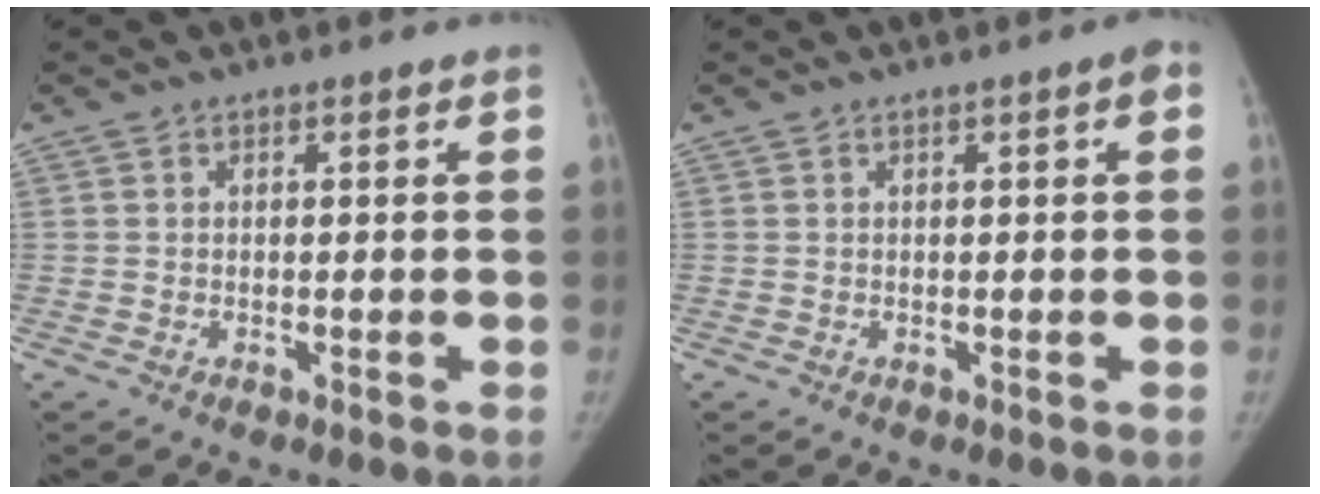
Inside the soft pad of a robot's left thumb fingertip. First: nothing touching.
{"total": 1.3, "force": [0.2, 0.2, 1.3], "torque": [-0.021, 0.004, 0.001]}